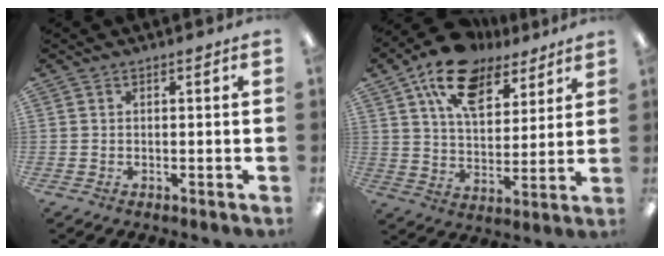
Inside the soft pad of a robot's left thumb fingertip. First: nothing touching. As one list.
[{"total": 16.2, "force": [11.0, 8.5, 8.4], "torque": [-0.148, -0.048, 0.198]}]